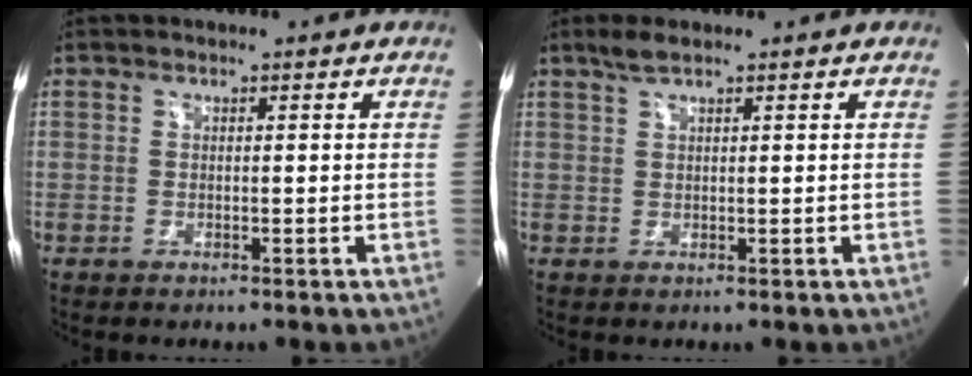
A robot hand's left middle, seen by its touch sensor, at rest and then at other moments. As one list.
[{"total": 2.1, "force": [1.6, 0.2, 1.3], "torque": [-0.032, 0.007, 0.033]}]